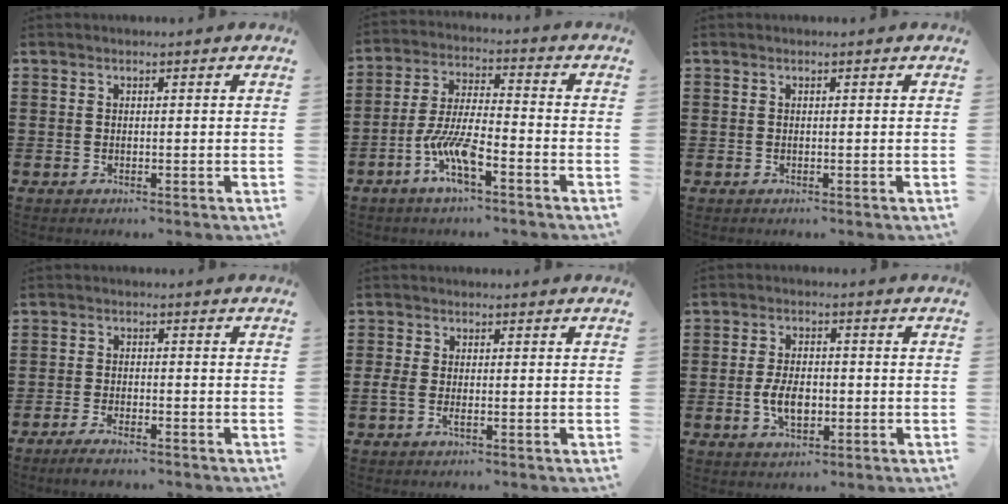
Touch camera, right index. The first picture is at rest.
{"total": 8.7, "force": [-4.6, 2.2, 7.1], "torque": [-0.163, -0.007, -0.090]}
{"total": 0.0}
{"total": 2.1, "force": [-2.0, 0.2, 0.8], "torque": [-0.014, 0.007, -0.039]}
{"total": 1.7, "force": [-0.3, 0.7, 1.5], "torque": [-0.035, 0.000, -0.007]}
{"total": 5.3, "force": [-1.0, 2.9, 4.3], "torque": [-0.093, -0.001, -0.018]}